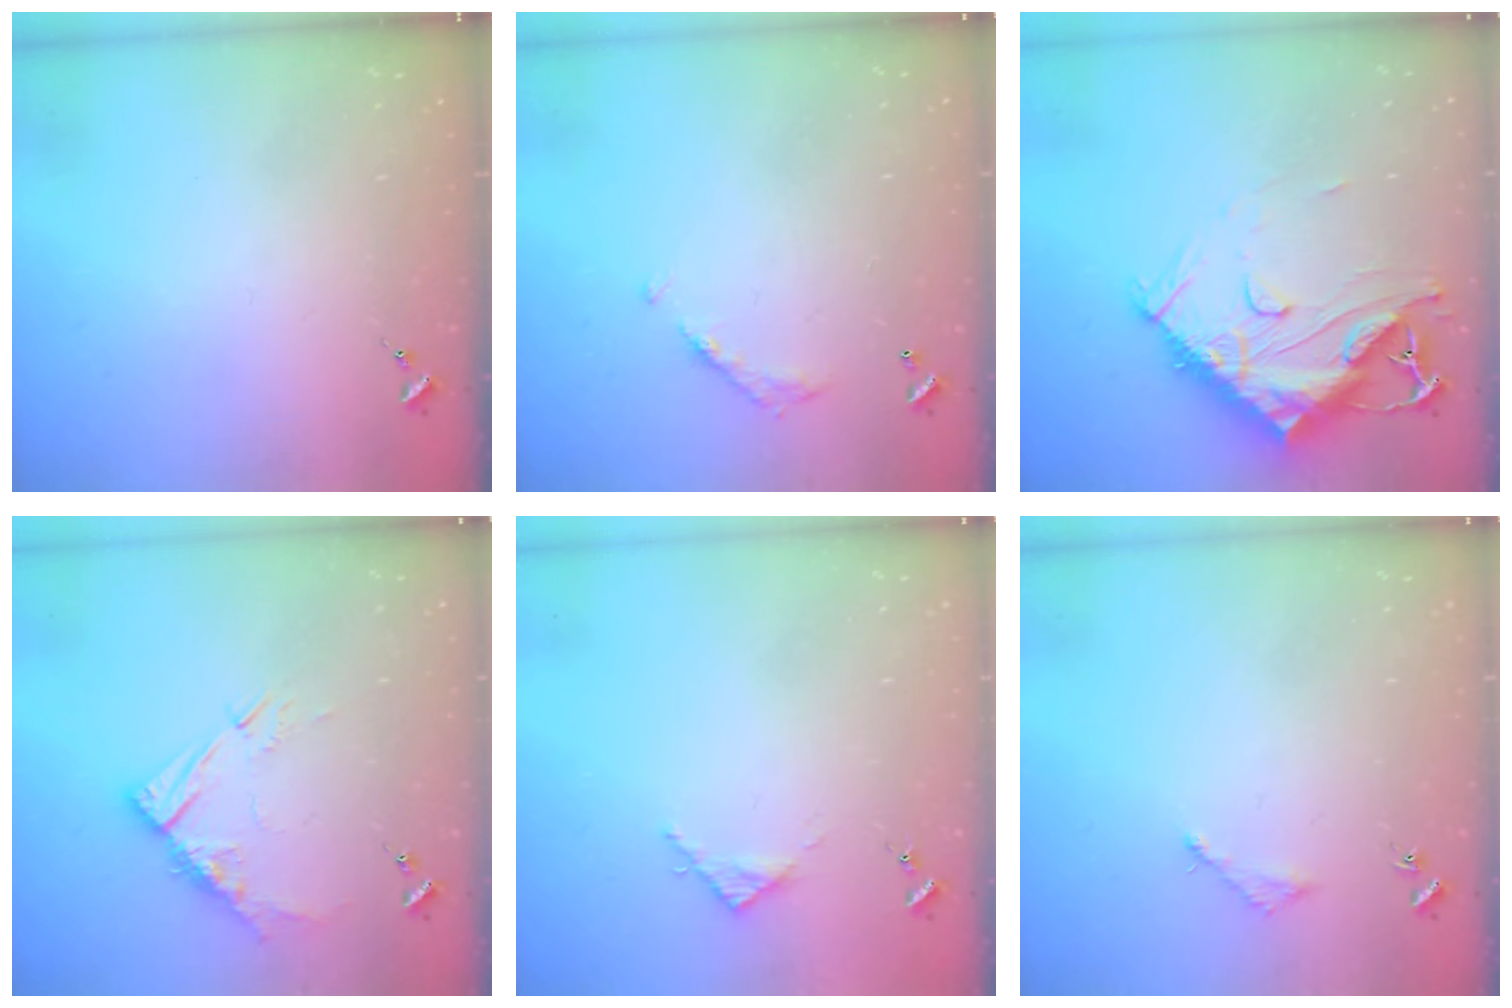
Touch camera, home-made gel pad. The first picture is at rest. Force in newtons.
{"total": 7.9, "press": 7.9, "slide": 0.3}
{"total": 18.8, "press": 18.7, "slide": 1.7}
{"total": 10.7, "press": 10.7, "slide": 0.9}
{"total": 3.1, "press": 3.1, "slide": 0.4}
{"total": 3.0, "press": 3.0, "slide": 0.4}